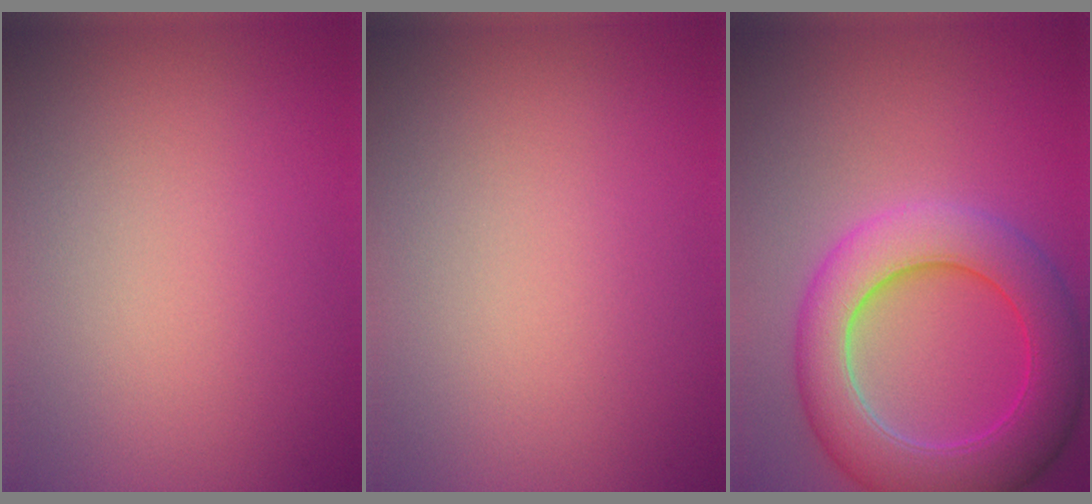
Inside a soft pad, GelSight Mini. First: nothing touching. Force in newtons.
{"total": 0.0}
{"total": 7.9, "press": 7.9, "slide": 0.3}